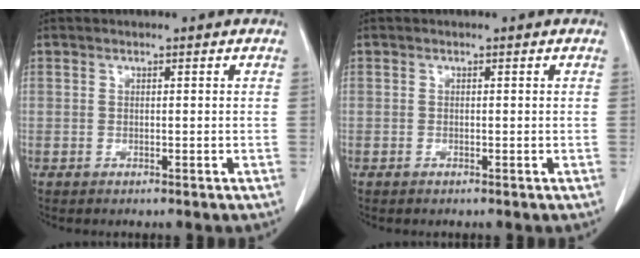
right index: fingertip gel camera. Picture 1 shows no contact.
{"total": 0.0}